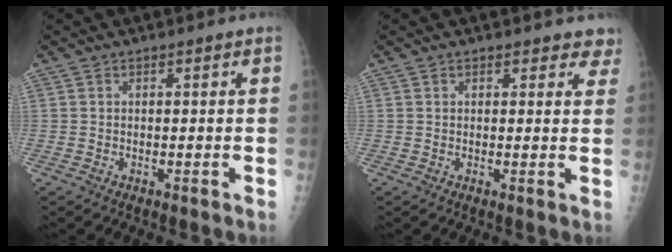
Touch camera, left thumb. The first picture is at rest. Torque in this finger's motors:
{"motor_torque": [0.02, 0.07, -0.38, -0.09, 0.00]}